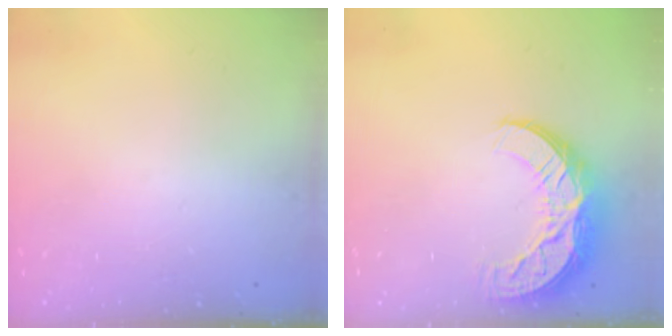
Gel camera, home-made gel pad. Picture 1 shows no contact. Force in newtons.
{"total": 12.3, "press": 12.3, "slide": 0.9}